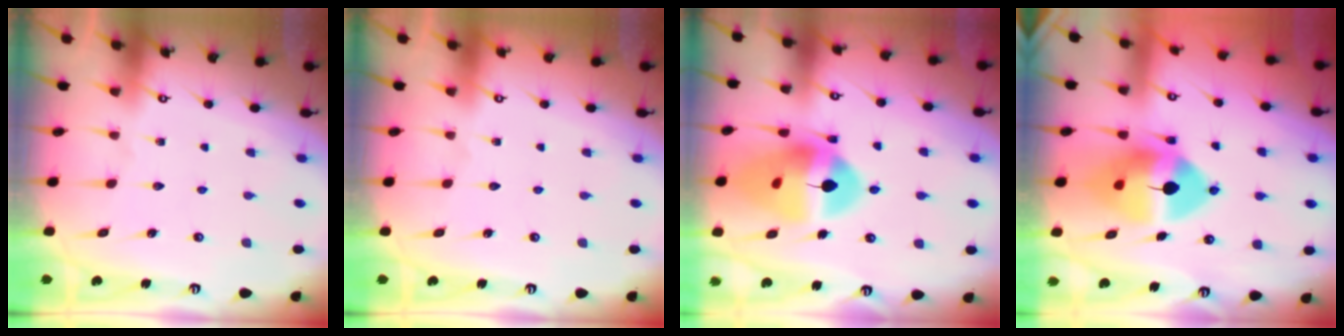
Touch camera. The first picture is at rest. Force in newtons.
{"total": 0.0}
{"total": 17.0, "press": 16.9, "slide": 1.8}
{"total": 14.5, "press": 14.2, "slide": 2.6}